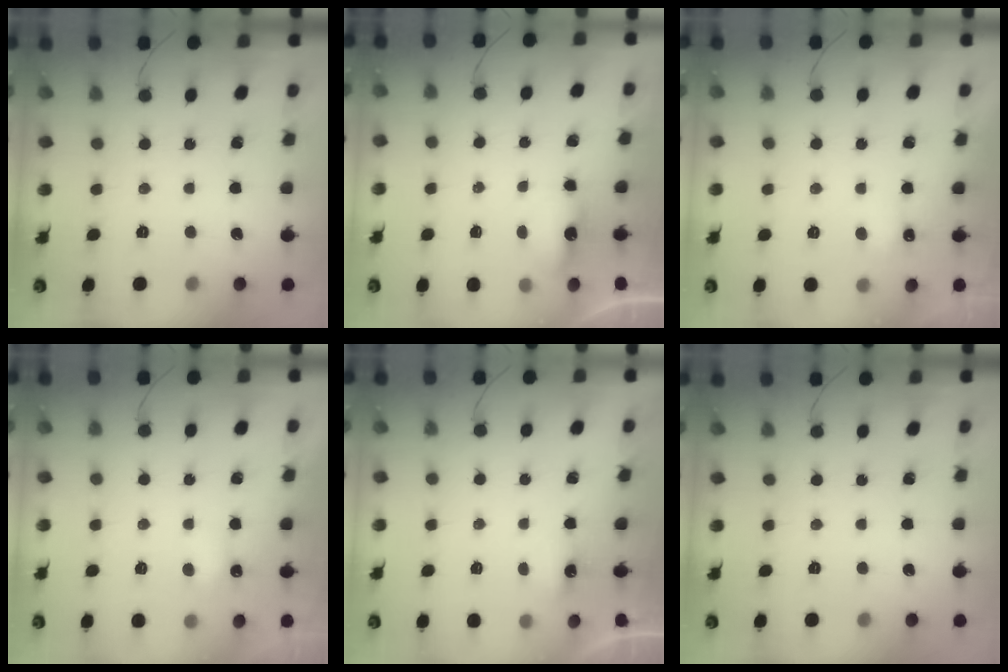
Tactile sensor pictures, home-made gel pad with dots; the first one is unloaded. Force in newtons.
{"total": 5.2, "press": 5.0, "slide": 1.3}
{"total": 3.0, "press": 3.0, "slide": 0.6}
{"total": 3.6, "press": 3.5, "slide": 1.1}
{"total": 2.5, "press": 2.5, "slide": 0.6}
{"total": 0.0}